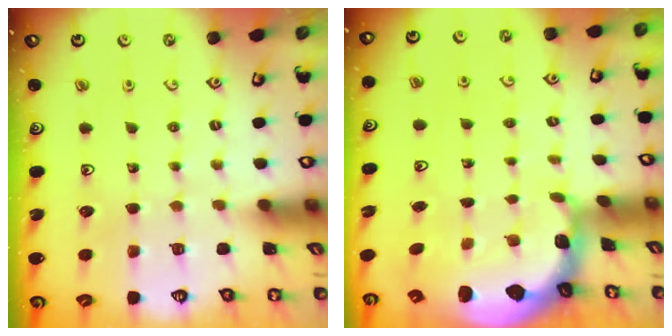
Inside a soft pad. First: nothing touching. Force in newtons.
{"total": 2.3, "press": 1.5, "slide": 1.8}